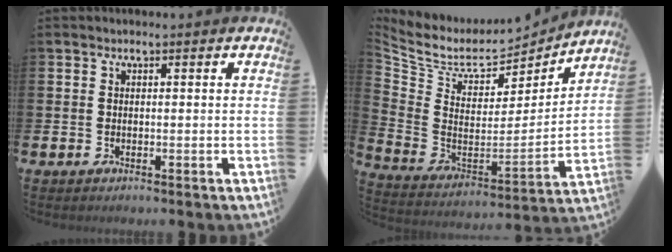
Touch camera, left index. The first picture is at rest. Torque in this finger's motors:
{"motor_torque": [-1.21, -0.92, -0.34, -0.02]}